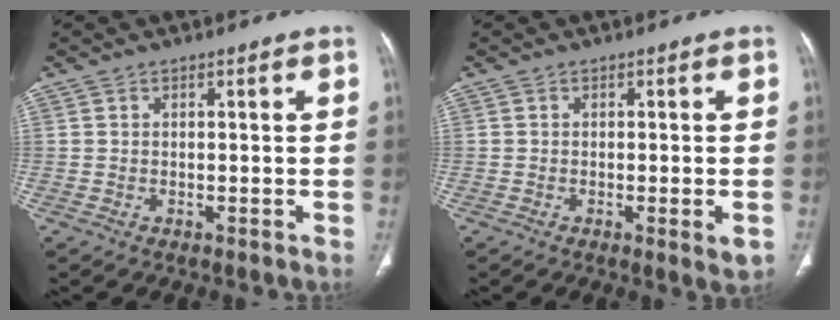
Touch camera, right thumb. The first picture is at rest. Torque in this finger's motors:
{"motor_torque": [-0.06, 0.26, -0.16, 0.35, -0.07]}